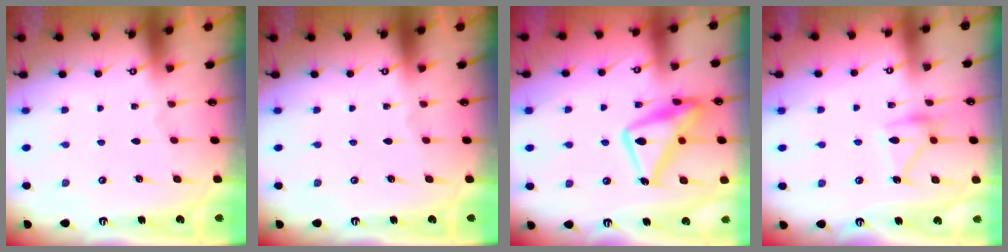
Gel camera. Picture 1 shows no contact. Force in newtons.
{"total": 0.0}
{"total": 17.8, "press": 17.7, "slide": 1.5}
{"total": 13.5, "press": 13.5, "slide": 0.8}